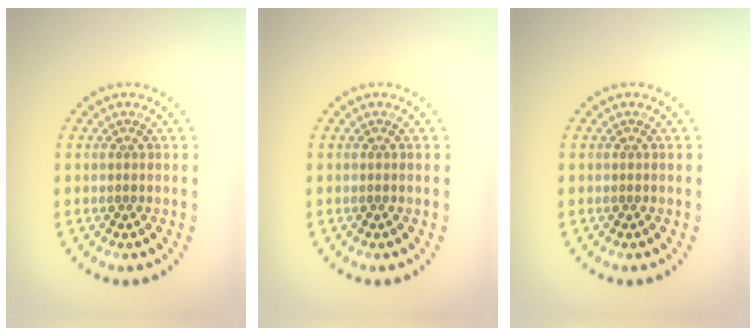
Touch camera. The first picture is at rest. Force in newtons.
{"total": 0.0}
{"total": 0.0}